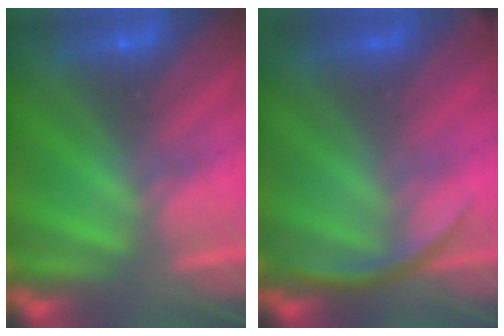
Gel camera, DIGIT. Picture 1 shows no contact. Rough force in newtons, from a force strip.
{"total": 3.3}